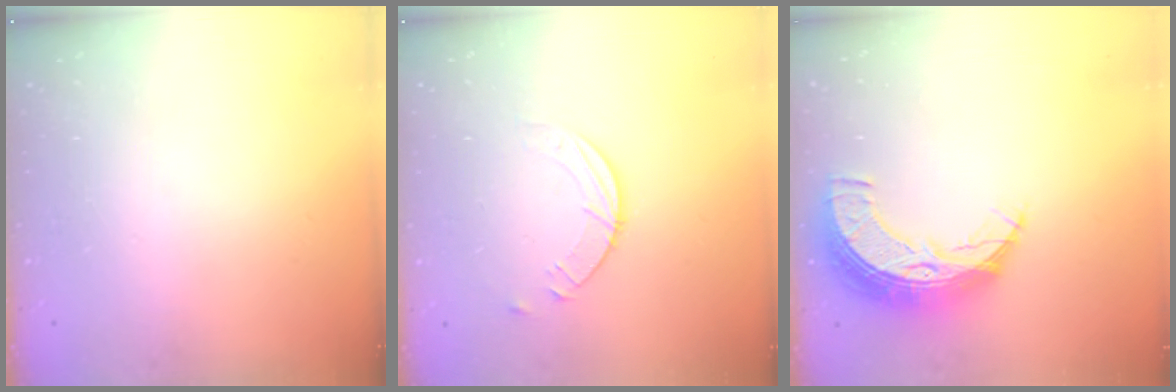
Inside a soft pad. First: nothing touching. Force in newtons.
{"total": 6.0, "press": 6.0, "slide": 0.6}
{"total": 11.5, "press": 11.5, "slide": 0.9}